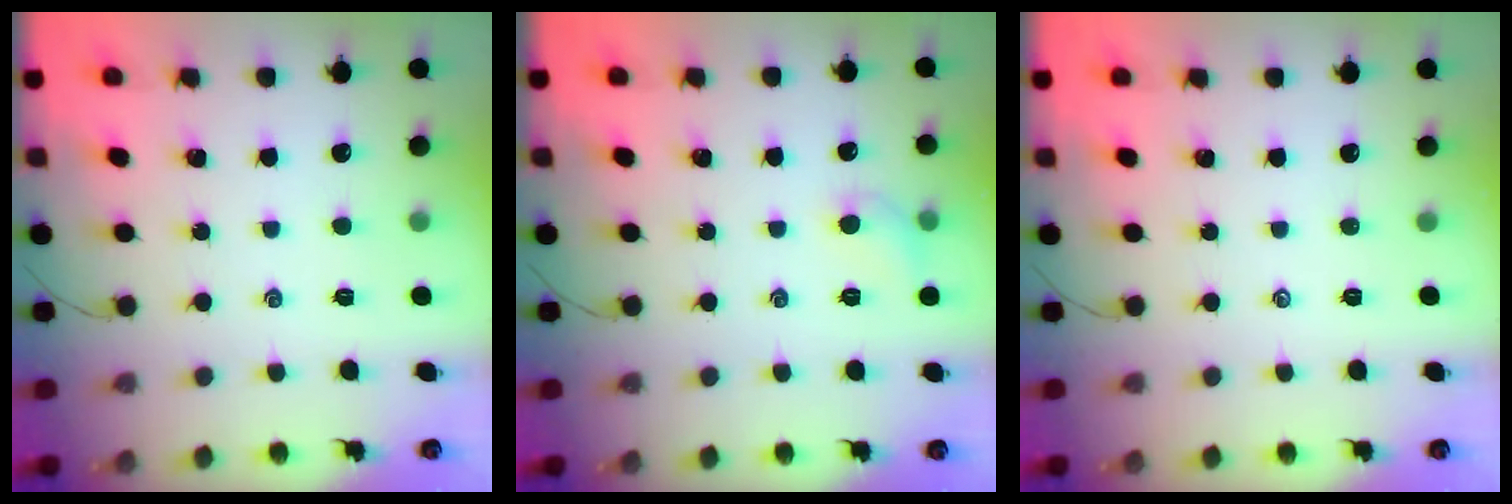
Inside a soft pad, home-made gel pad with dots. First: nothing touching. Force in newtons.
{"total": 6.0, "press": 5.8, "slide": 1.4}
{"total": 0.0}